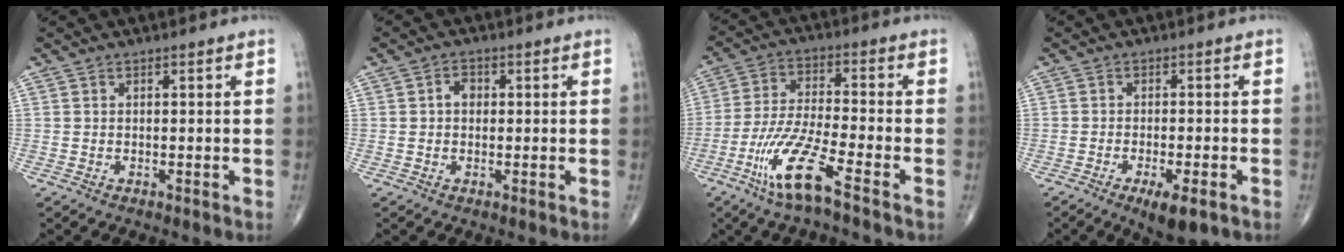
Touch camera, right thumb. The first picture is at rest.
{"total": 2.6, "force": [0.2, 1.9, 1.8], "torque": [-0.024, 0.008, 0.000]}
{"total": 11.5, "force": [-6.6, 0.9, 9.4], "torque": [-0.206, 0.013, -0.134]}
{"total": 6.5, "force": [-3.4, 1.8, 5.2], "torque": [-0.076, -0.003, -0.049]}